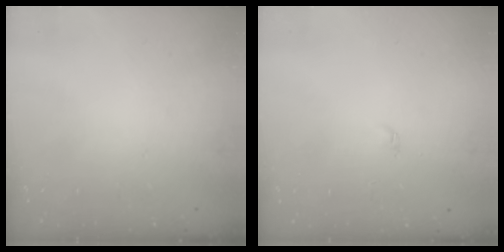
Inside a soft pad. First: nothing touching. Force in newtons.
{"total": 2.1, "press": 2.0, "slide": 0.3}